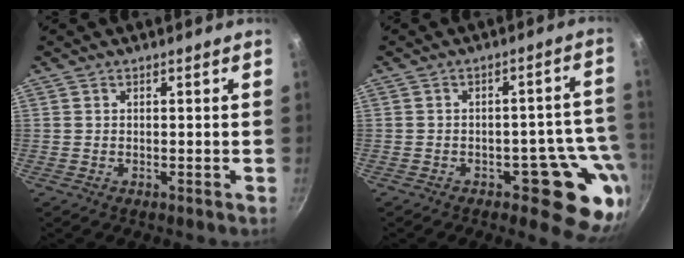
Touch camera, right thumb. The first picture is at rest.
{"total": 11.9, "force": [-5.4, 6.3, 8.5], "torque": [-0.020, 0.043, -0.060]}